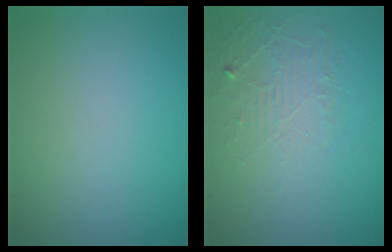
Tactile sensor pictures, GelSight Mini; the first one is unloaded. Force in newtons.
{"total": 1.9, "press": 0.6, "slide": 1.8}